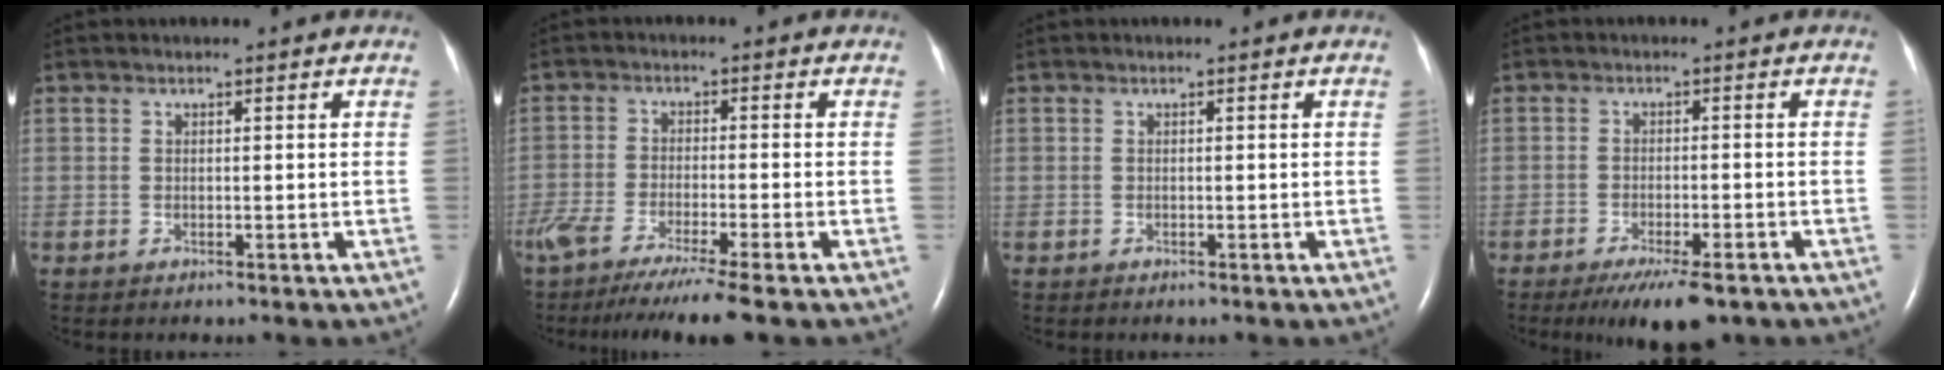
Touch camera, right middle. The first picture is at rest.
{"total": 11.6, "force": [-9.1, -0.6, 7.1], "torque": [-0.114, -0.037, -0.148]}
{"total": 0.0}
{"total": 7.7, "force": [-5.4, 1.7, 5.2], "torque": [-0.079, -0.014, -0.080]}